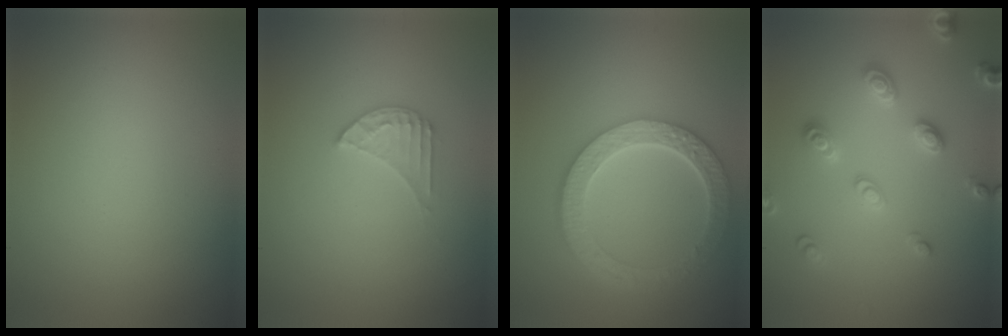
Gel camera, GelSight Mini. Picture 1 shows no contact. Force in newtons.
{"total": 2.1, "press": 2.0, "slide": 0.4}
{"total": 6.0, "press": 4.5, "slide": 3.9}
{"total": 2.9, "press": 2.8, "slide": 0.4}